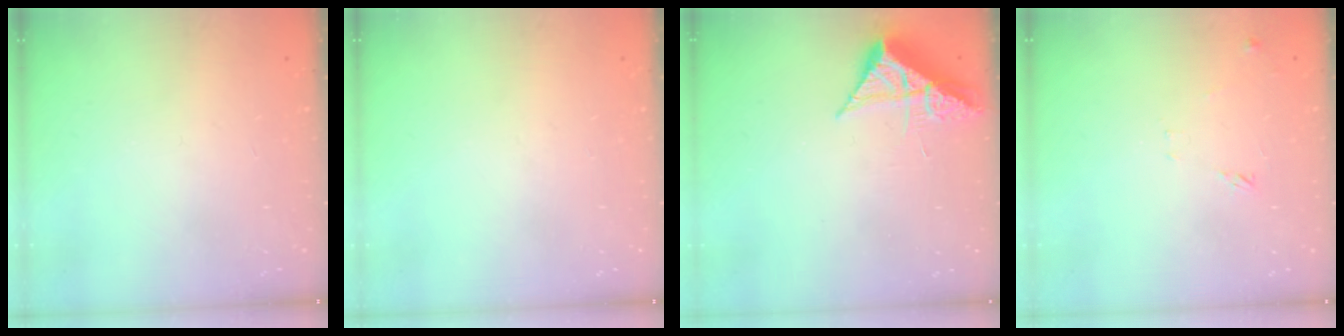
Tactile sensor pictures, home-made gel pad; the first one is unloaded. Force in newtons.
{"total": 0.0}
{"total": 7.0, "press": 7.0, "slide": 0.3}
{"total": 9.4, "press": 9.4, "slide": 0.6}